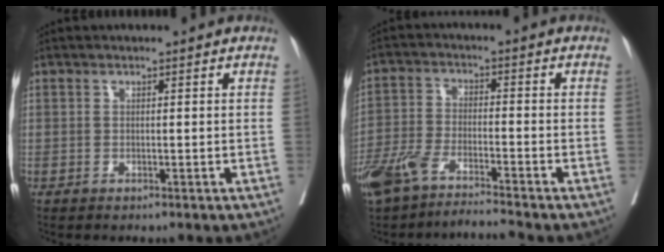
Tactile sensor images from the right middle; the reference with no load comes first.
{"total": 7.4, "force": [-6.4, 0.3, 3.6], "torque": [-0.077, -0.009, -0.125]}